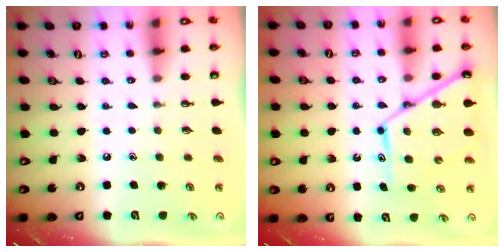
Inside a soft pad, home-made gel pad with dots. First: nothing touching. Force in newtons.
{"total": 13.0, "press": 13.0, "slide": 1.1}